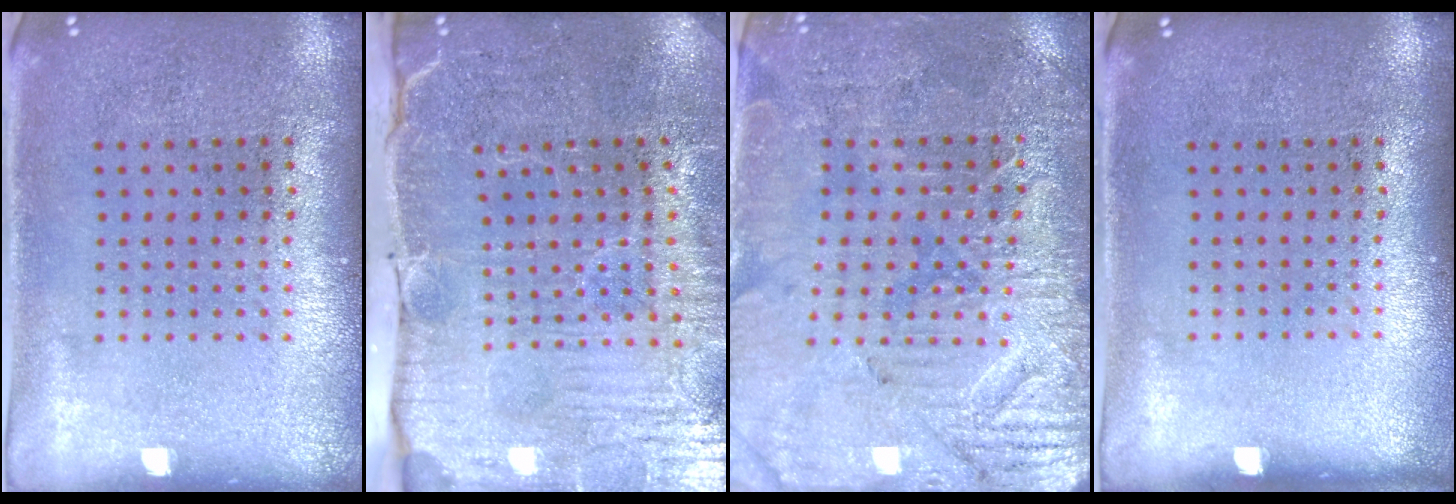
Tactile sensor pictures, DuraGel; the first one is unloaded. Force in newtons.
{"total": 4.0, "press": 3.9, "slide": 1.0}
{"total": 3.4, "press": 3.4, "slide": 0.6}
{"total": 0.0}